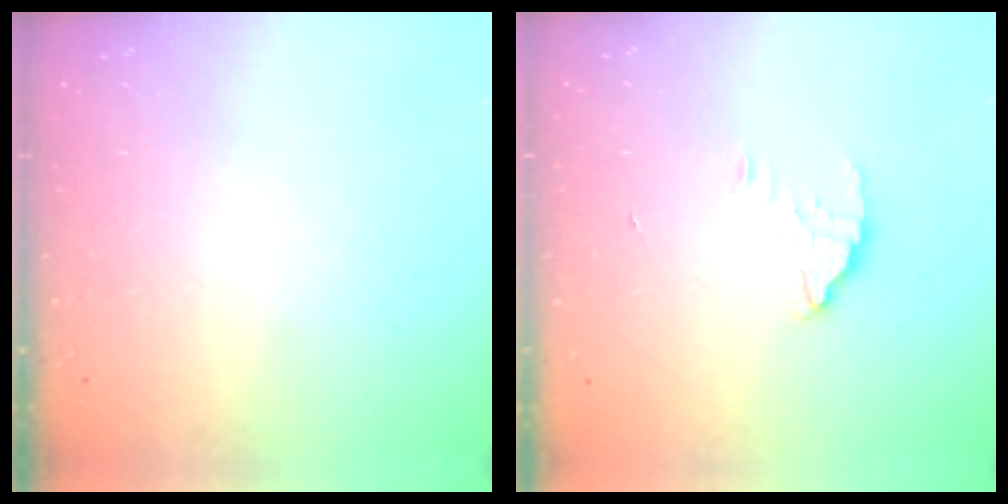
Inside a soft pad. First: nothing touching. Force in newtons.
{"total": 1.7, "press": 1.7, "slide": 0.1}